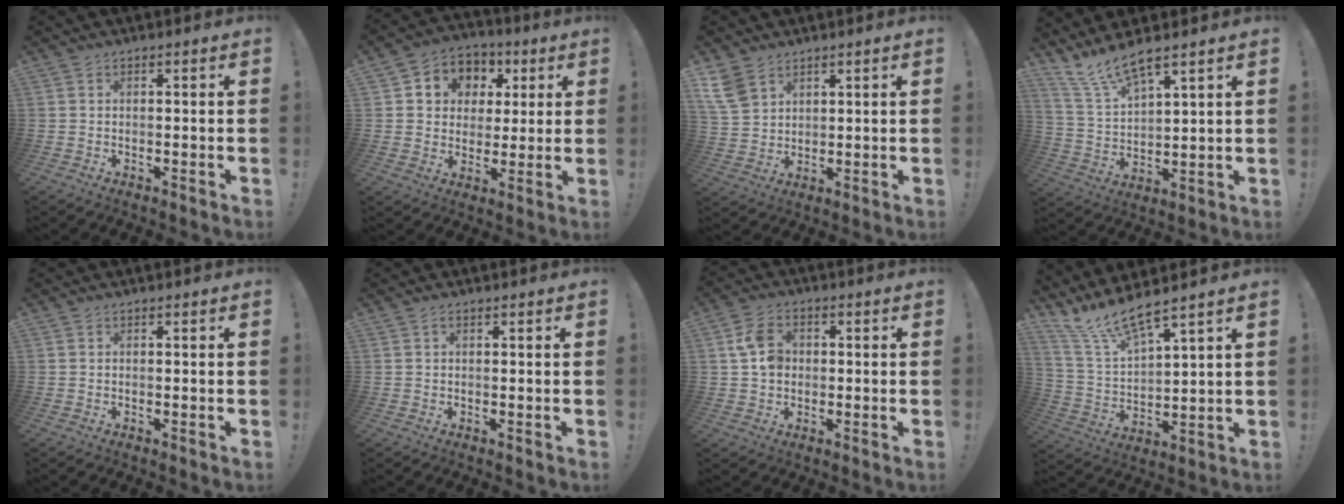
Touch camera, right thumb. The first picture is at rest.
{"total": 8.0, "force": [1.7, 7.6, 1.9], "torque": [-0.025, -0.014, 0.038]}
{"total": 7.5, "force": [4.9, 4.6, 3.2], "torque": [-0.061, -0.018, 0.100]}
{"total": 10.0, "force": [8.6, 1.8, 4.8], "torque": [-0.108, -0.051, 0.160]}
{"total": 0.0}
{"total": 0.7, "force": [0.2, 0.3, 0.6], "torque": [-0.013, 0.002, 0.004]}
{"total": 7.5, "force": [0.9, 5.9, 4.5], "torque": [-0.076, 0.012, 0.020]}
{"total": 11.7, "force": [10.3, 1.6, 5.4], "torque": [-0.131, -0.072, 0.184]}